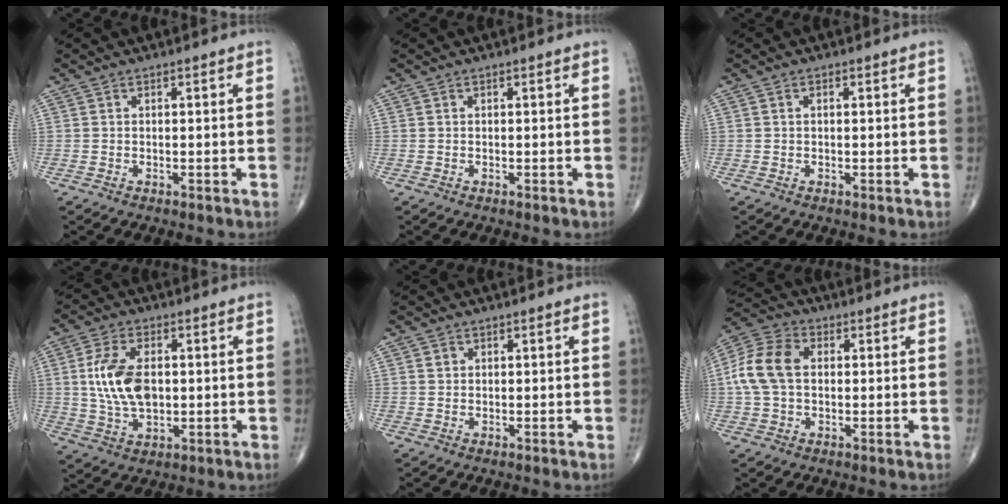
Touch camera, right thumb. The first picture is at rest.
{"total": 0.0}
{"total": 0.6, "force": [0.1, 0.4, 0.5], "torque": [-0.011, 0.002, 0.002]}
{"total": 11.4, "force": [1.0, 6.6, 9.2], "torque": [-0.175, -0.003, 0.022]}
{"total": 1.2, "force": [0.5, 1.0, 0.4], "torque": [-0.001, -0.001, 0.007]}
{"total": 10.6, "force": [0.9, 7.4, 7.6], "torque": [-0.157, 0.025, 0.011]}